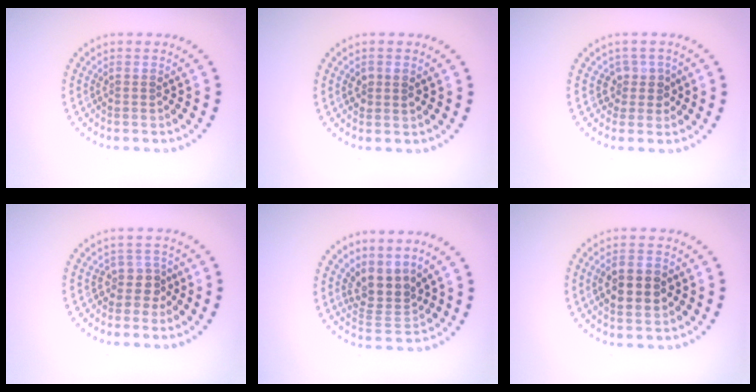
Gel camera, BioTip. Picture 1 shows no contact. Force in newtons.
{"total": 1.4, "press": 1.3, "slide": 0.2}
{"total": 1.9, "press": 1.4, "slide": 1.3}
{"total": 2.2, "press": 1.6, "slide": 1.5}
{"total": 3.3, "press": 2.6, "slide": 2.1}
{"total": 3.7, "press": 3.7, "slide": 0.1}